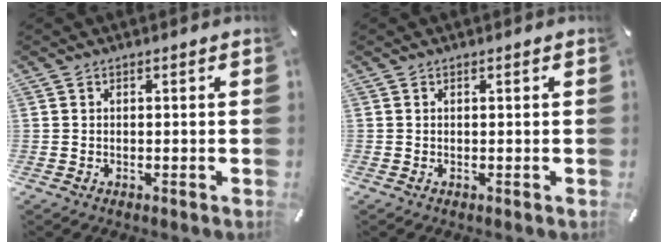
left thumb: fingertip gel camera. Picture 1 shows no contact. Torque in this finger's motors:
{"motor_torque": [0.01, -0.02, -0.31, -0.08, 0.00]}